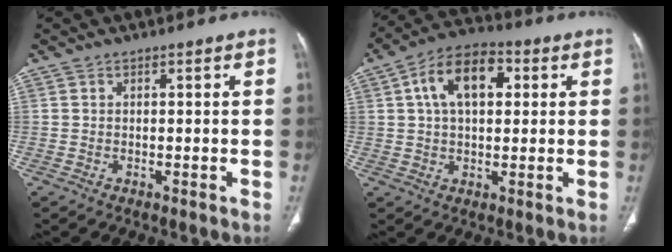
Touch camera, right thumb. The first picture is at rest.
{"total": 11.9, "force": [3.2, 7.0, 9.1], "torque": [-0.142, 0.020, 0.046]}